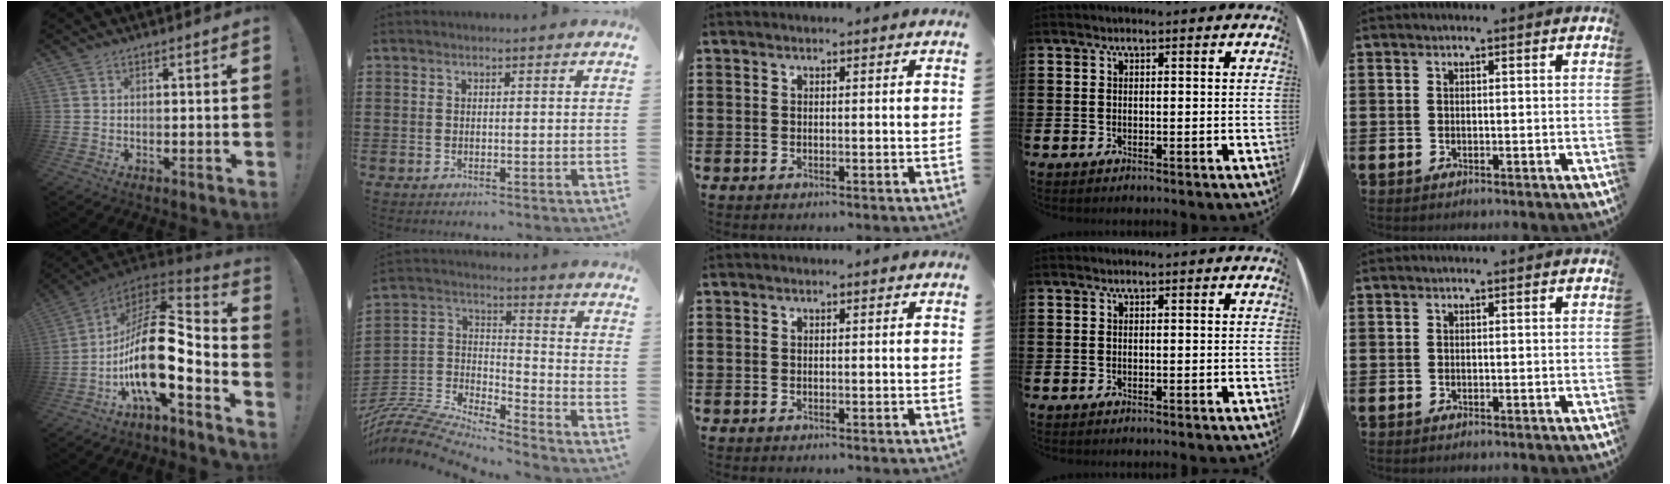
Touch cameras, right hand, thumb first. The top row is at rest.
{"thumb": {"total": 20.1, "force": [-3.8, 8.0, 18.0], "torque": [-0.341, 0.007, -0.066]}, "index": {"total": 7.7, "force": [-7.4, 0.8, 1.8], "torque": [-0.060, -0.012, -0.157]}}